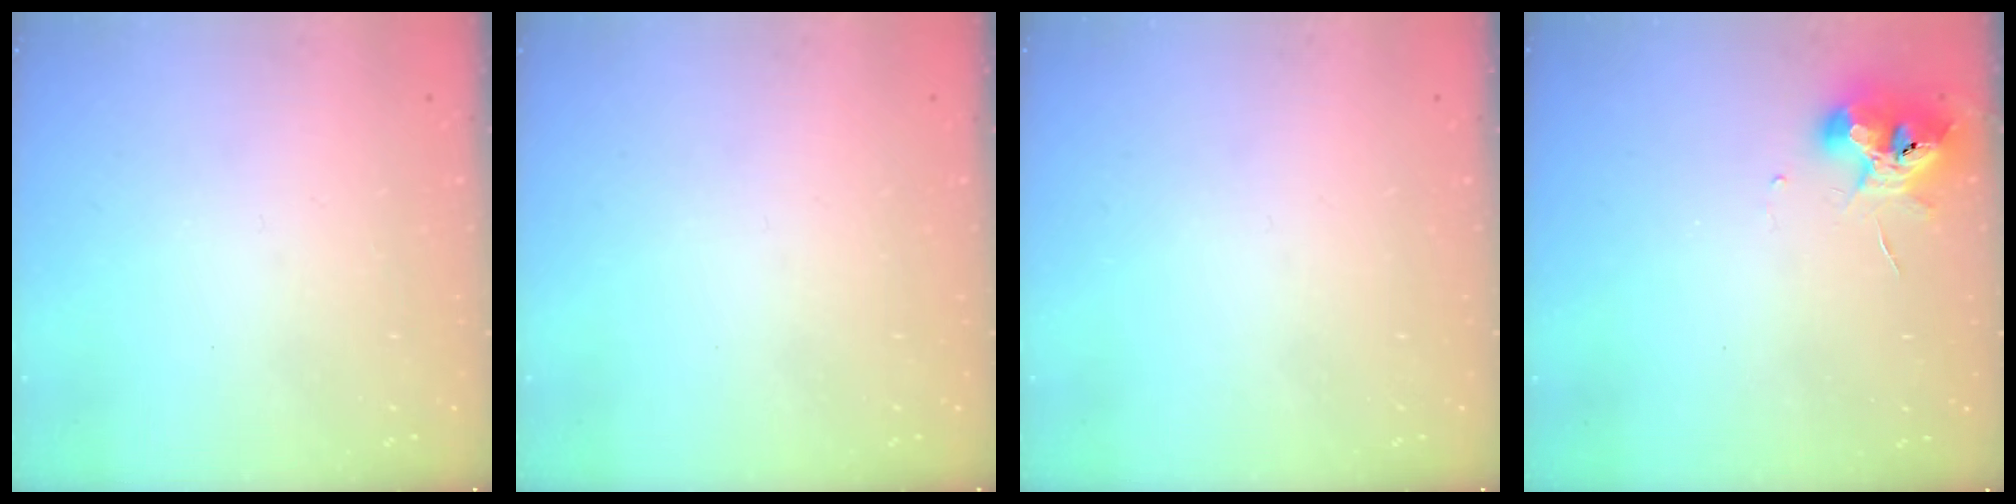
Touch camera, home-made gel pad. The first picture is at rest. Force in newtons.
{"total": 0.0}
{"total": 0.0}
{"total": 11.4, "press": 11.3, "slide": 1.9}